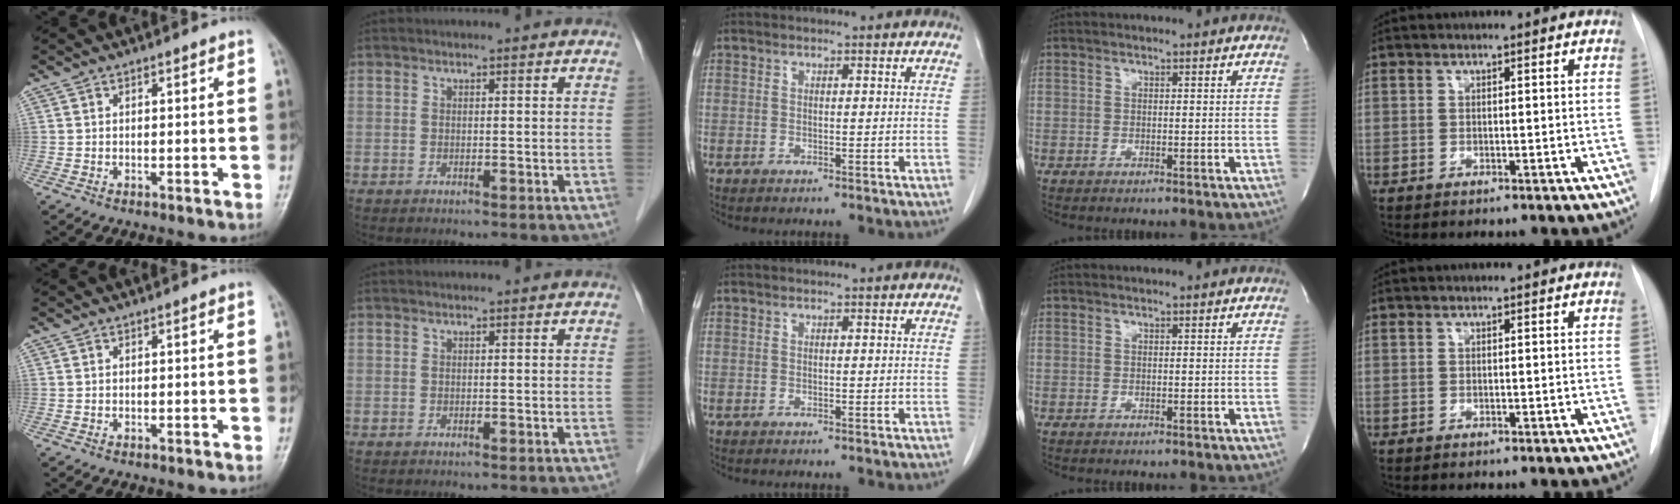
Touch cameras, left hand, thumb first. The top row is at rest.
{}